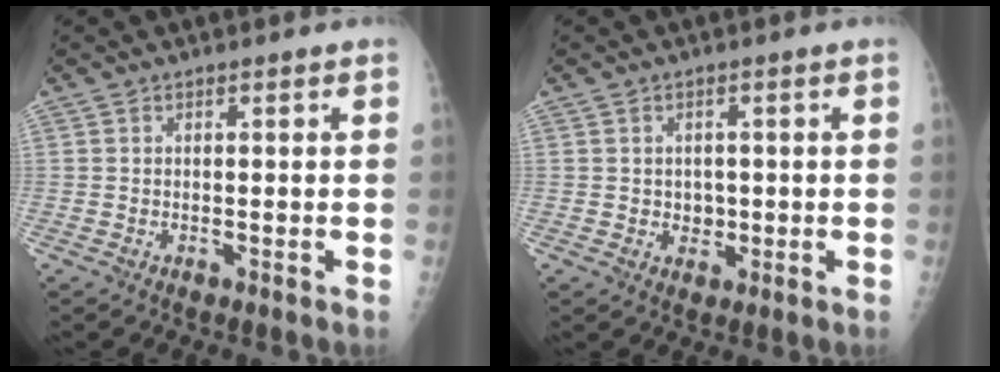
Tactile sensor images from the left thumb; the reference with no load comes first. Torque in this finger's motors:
{"motor_torque": [-0.25, -0.25, 0.20, 0.24, 0.01]}